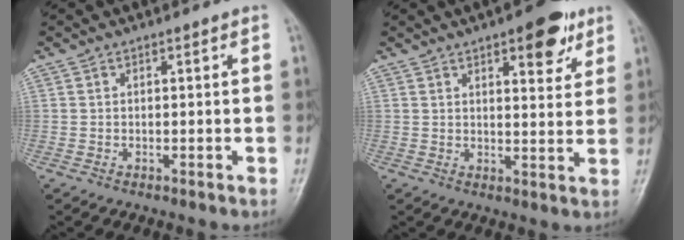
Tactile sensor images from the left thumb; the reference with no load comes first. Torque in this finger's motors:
{"motor_torque": [0.19, 0.03, -0.01, 0.00, 0.10]}